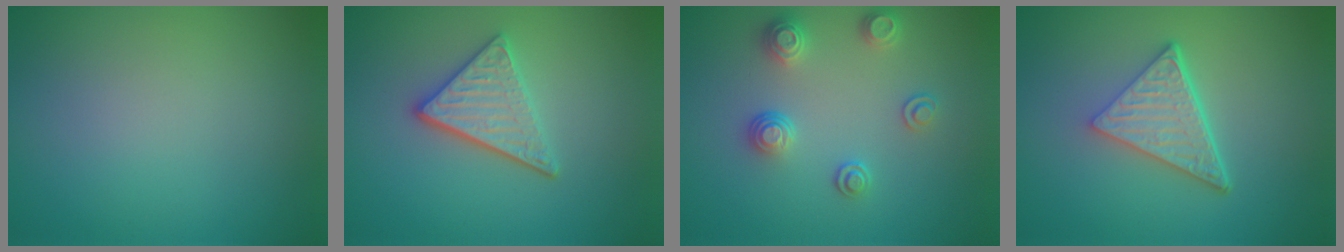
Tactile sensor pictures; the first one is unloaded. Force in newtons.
{"total": 3.5, "press": 3.0, "slide": 1.9}
{"total": 2.6, "press": 2.6, "slide": 0.6}
{"total": 4.9, "press": 3.5, "slide": 3.5}